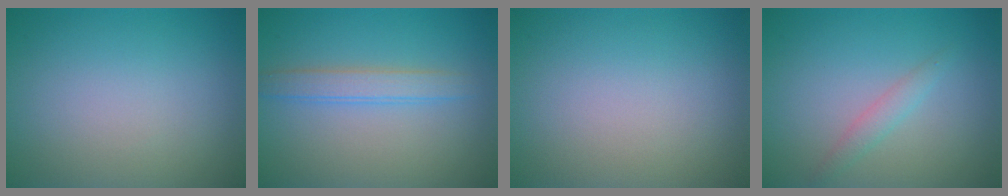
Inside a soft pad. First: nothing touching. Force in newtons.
{"total": 2.4, "press": 2.3, "slide": 0.2}
{"total": 0.0}
{"total": 1.4, "press": 1.4, "slide": 0.1}